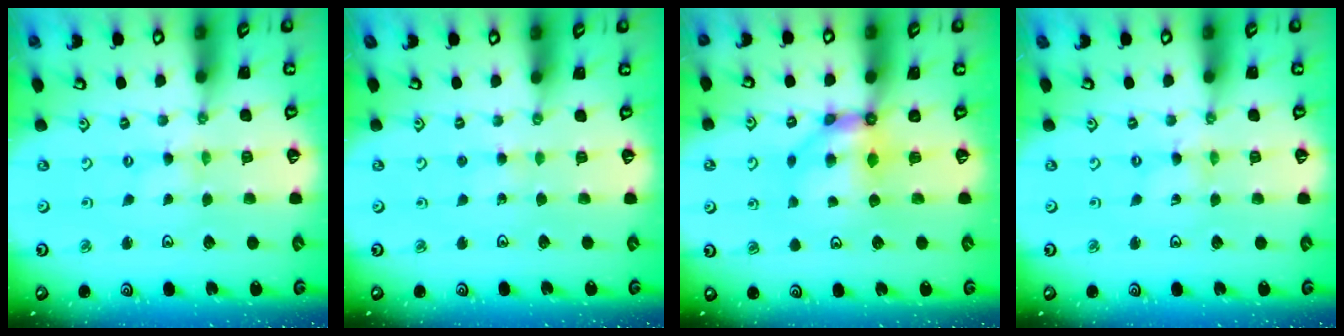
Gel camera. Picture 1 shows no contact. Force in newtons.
{"total": 3.0, "press": 3.0, "slide": 0.3}
{"total": 7.3, "press": 7.3, "slide": 0.5}
{"total": 0.0}